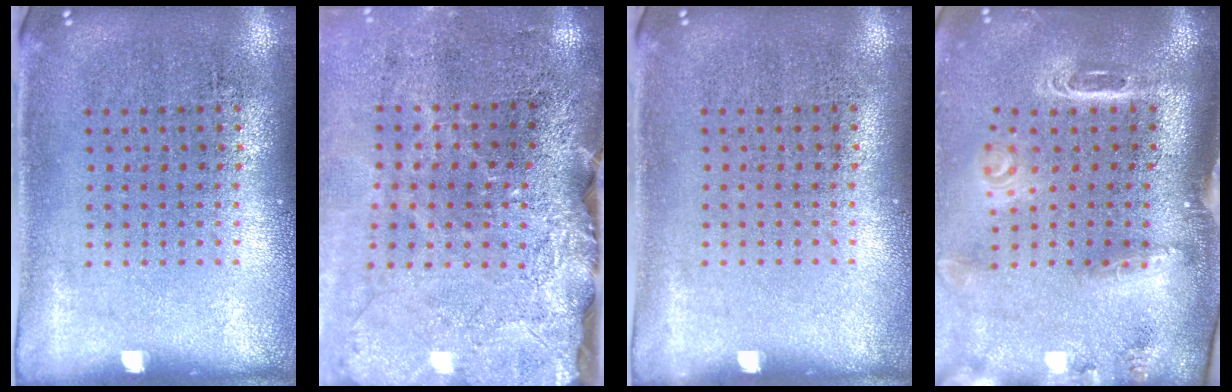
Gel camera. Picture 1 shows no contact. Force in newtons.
{"total": 3.9, "press": 3.2, "slide": 2.3}
{"total": 0.0}
{"total": 3.1, "press": 2.1, "slide": 2.3}